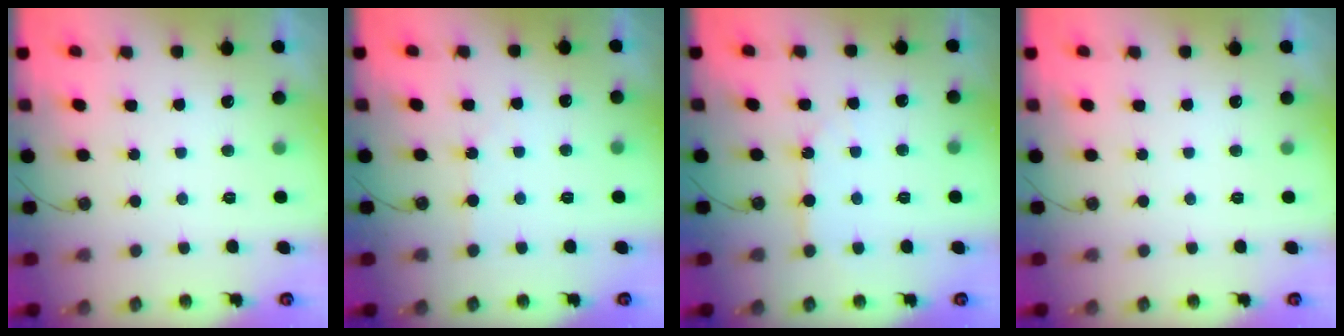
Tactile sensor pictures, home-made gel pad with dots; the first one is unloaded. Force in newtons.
{"total": 2.5, "press": 2.5, "slide": 0.5}
{"total": 5.7, "press": 5.7, "slide": 0.6}
{"total": 0.0}